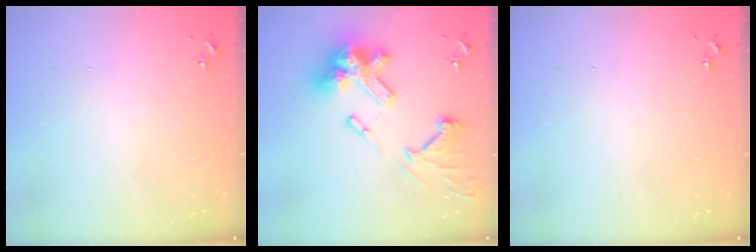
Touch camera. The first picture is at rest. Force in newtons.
{"total": 26.3, "press": 26.1, "slide": 2.5}
{"total": 0.0}